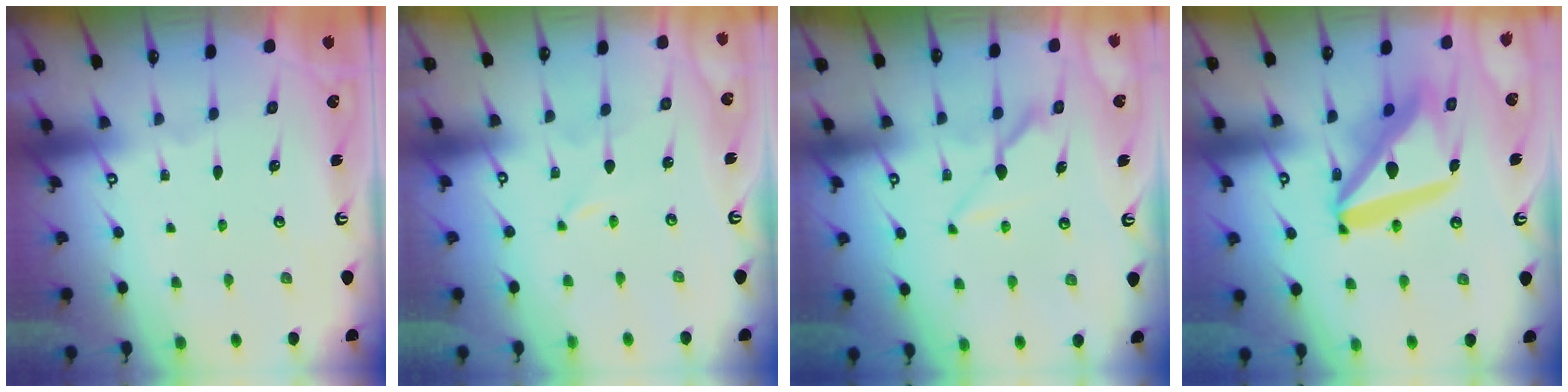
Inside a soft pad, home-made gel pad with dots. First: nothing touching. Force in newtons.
{"total": 0.0}
{"total": 7.1, "press": 7.1, "slide": 0.3}
{"total": 18.5, "press": 18.4, "slide": 2.2}